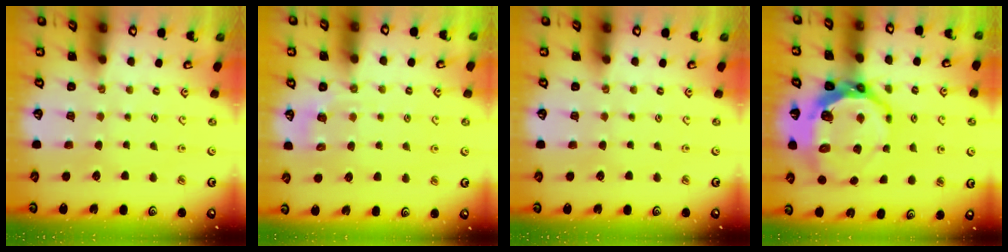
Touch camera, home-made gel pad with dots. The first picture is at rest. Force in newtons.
{"total": 2.9, "press": 2.6, "slide": 1.2}
{"total": 0.0}
{"total": 13.8, "press": 13.0, "slide": 4.6}